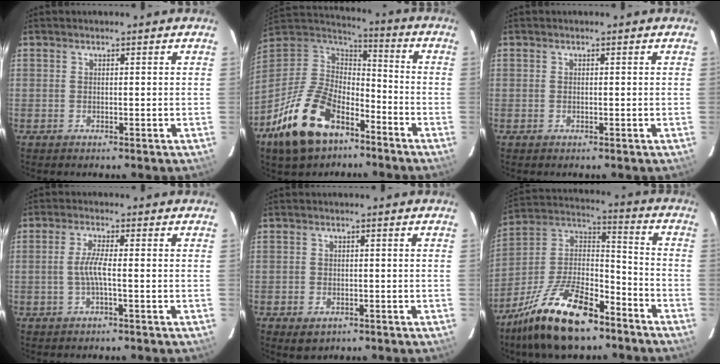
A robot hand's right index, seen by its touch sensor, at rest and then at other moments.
{"total": 20.7, "force": [-11.9, 11.7, 12.3], "torque": [-0.268, -0.002, -0.205]}
{"total": 0.0}
{"total": 3.3, "force": [-0.9, -0.3, 3.2], "torque": [-0.068, 0.001, -0.017]}
{"total": 3.3, "force": [-1.7, 2.4, 1.5], "torque": [-0.031, -0.005, -0.021]}
{"total": 20.7, "force": [-13.7, 8.2, 13.0], "torque": [-0.260, 0.005, -0.238]}